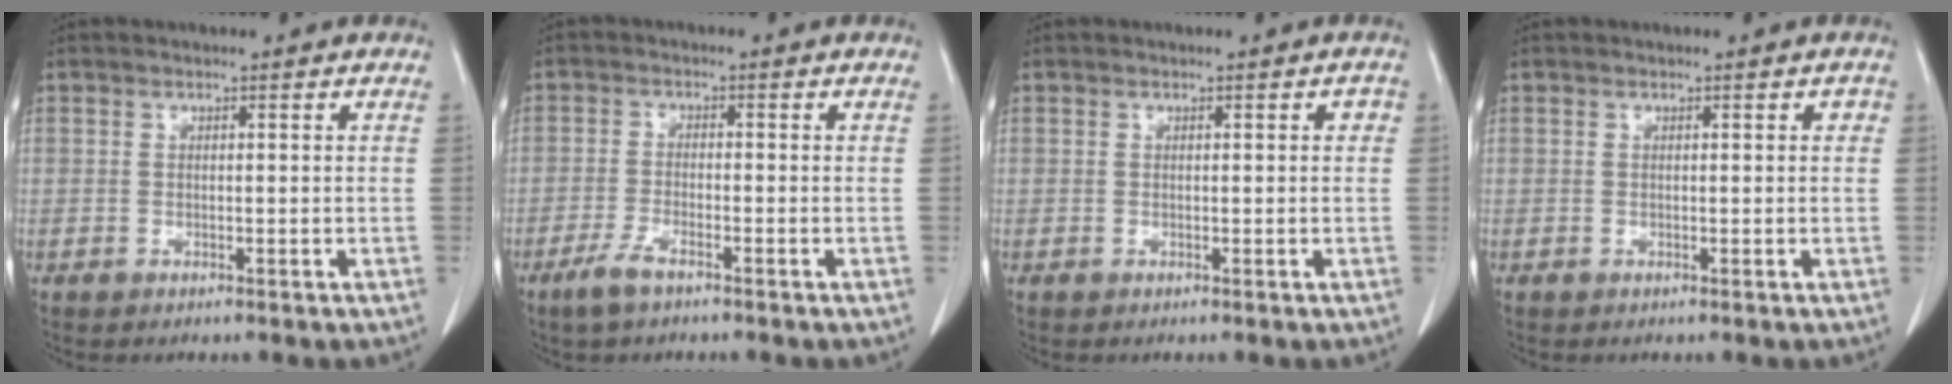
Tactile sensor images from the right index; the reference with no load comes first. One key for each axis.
{"total": 3.5, "fx": -2.5, "fy": 0.7, "fz": 2.4, "tx": -0.056, "ty": -0.004, "tz": -0.047}
{"total": 1.0, "fx": 0.2, "fy": 0.5, "fz": 0.8, "tx": -0.009, "ty": 0.007, "tz": 0.003}
{"total": 0.9, "fx": 0.2, "fy": 0.5, "fz": 0.7, "tx": -0.008, "ty": 0.009, "tz": 0.005}